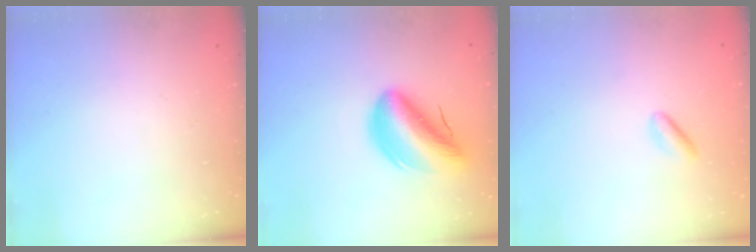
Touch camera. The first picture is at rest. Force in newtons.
{"total": 10.9, "press": 10.5, "slide": 2.9}
{"total": 1.5, "press": 1.1, "slide": 0.9}